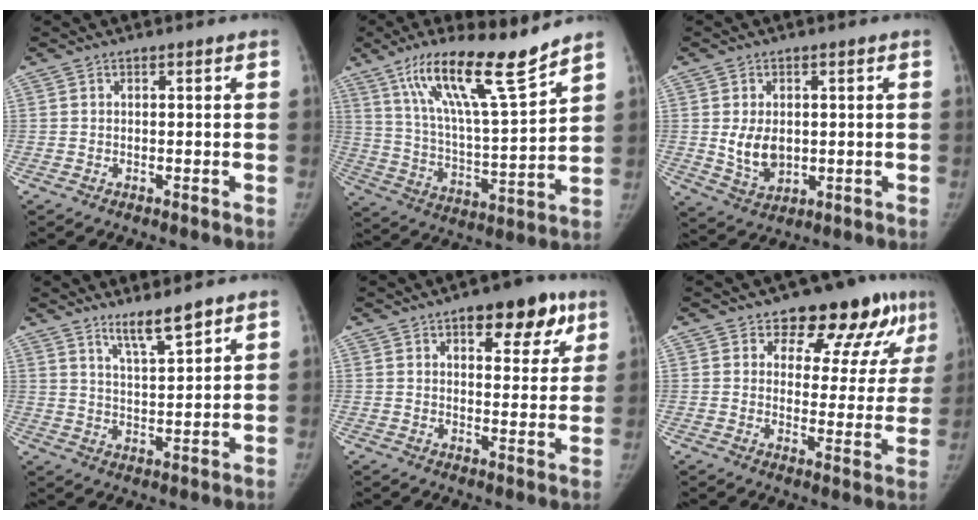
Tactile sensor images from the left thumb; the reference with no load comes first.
{"total": 18.1, "force": [12.7, 2.2, 12.7], "torque": [-0.202, -0.068, 0.225]}
{"total": 6.5, "force": [0.2, 4.6, 4.6], "torque": [-0.063, -0.012, 0.017]}
{"total": 6.2, "force": [4.9, 0.5, 3.8], "torque": [-0.062, -0.041, 0.089]}
{"total": 11.6, "force": [6.3, 5.6, 7.9], "torque": [-0.054, -0.021, 0.080]}
{"total": 14.5, "force": [9.2, 7.6, 8.1], "torque": [-0.041, -0.043, 0.110]}